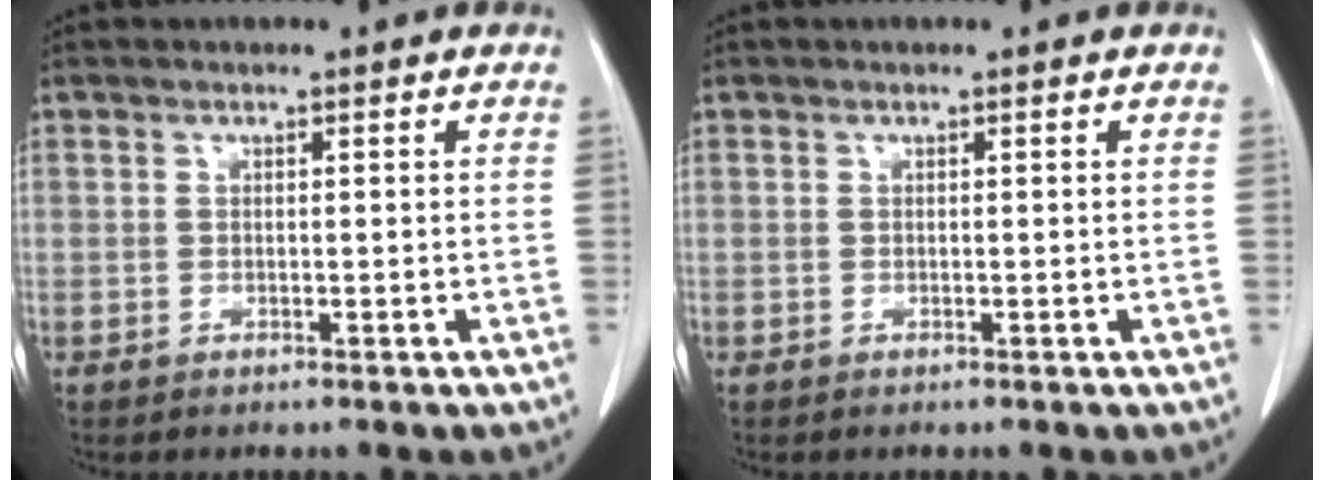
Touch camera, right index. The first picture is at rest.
{"total": 0.0}